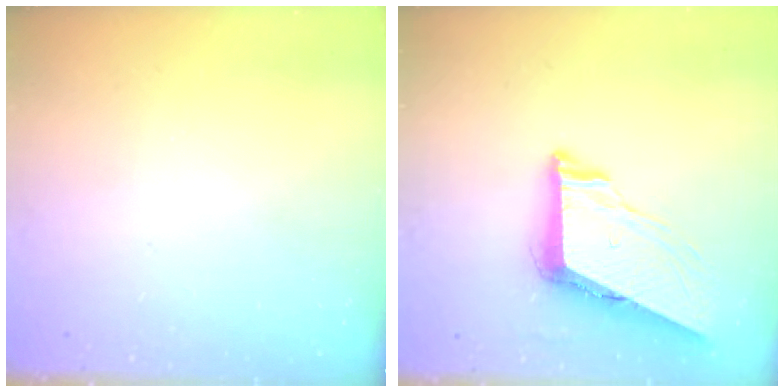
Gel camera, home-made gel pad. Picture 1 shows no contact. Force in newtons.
{"total": 8.4, "press": 8.4, "slide": 0.9}